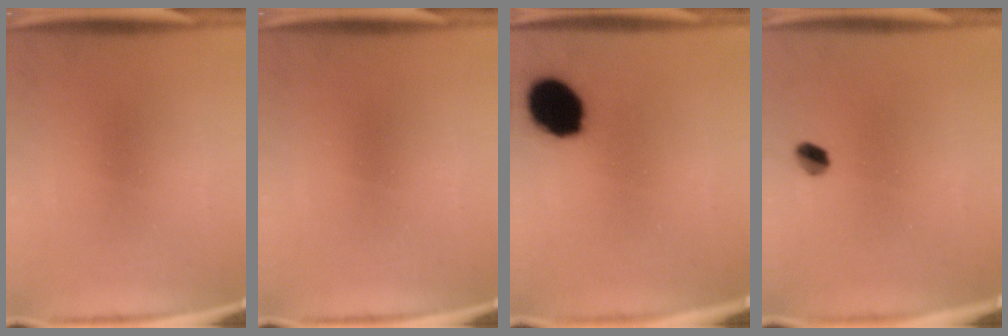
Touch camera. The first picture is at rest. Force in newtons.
{"total": 0.0}
{"total": 14.4}
{"total": 2.7}